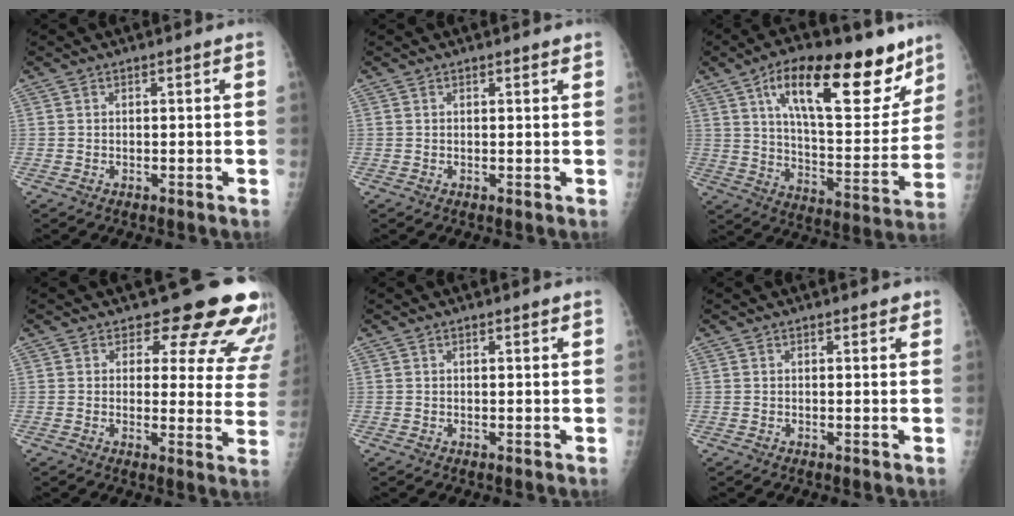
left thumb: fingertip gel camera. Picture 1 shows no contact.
{"total": 1.1, "force": [0.8, 0.3, 0.6], "torque": [-0.006, -0.003, 0.011]}
{"total": 25.6, "force": [14.4, 10.2, 18.5], "torque": [-0.231, -0.044, 0.227]}
{"total": 15.2, "force": [13.0, 5.8, 5.5], "torque": [-0.010, -0.100, 0.126]}
{"total": 1.1, "force": [0.8, 0.3, 0.7], "torque": [-0.009, -0.002, 0.011]}
{"total": 1.4, "force": [1.0, 0.6, 0.8], "torque": [-0.002, -0.004, 0.011]}